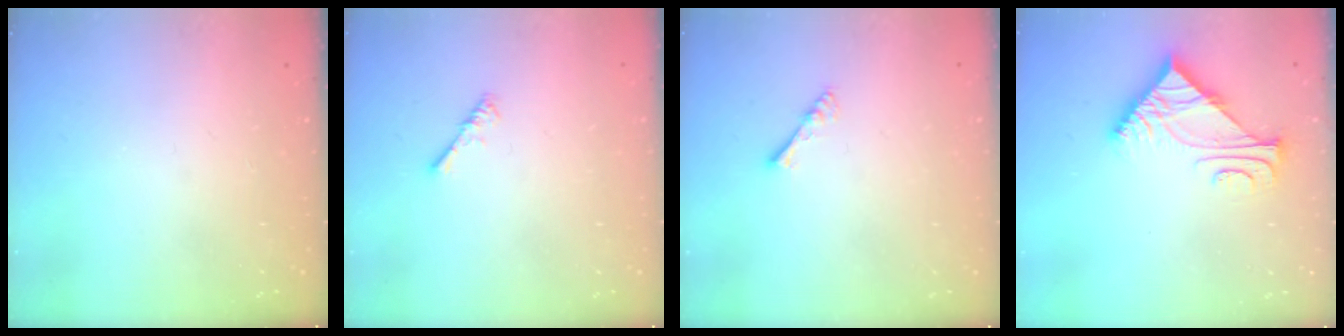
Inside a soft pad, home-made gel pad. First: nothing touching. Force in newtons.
{"total": 0.9, "press": 0.9, "slide": 0.3}
{"total": 4.0, "press": 3.9, "slide": 0.6}
{"total": 6.2, "press": 6.2, "slide": 0.4}